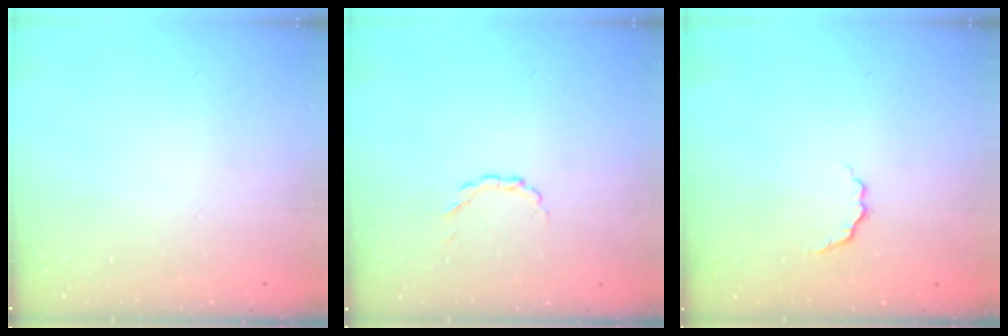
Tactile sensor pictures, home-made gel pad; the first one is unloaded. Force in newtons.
{"total": 1.7, "press": 1.7, "slide": 0.1}
{"total": 3.5, "press": 3.4, "slide": 0.8}